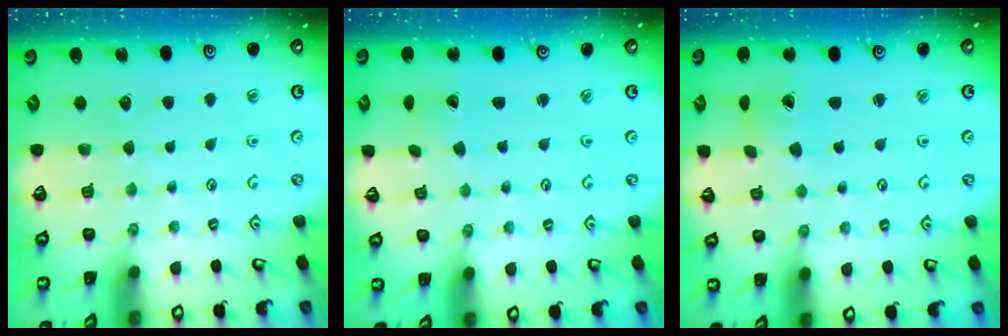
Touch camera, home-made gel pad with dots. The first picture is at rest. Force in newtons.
{"total": 0.0}
{"total": 2.2, "press": 2.2, "slide": 0.4}